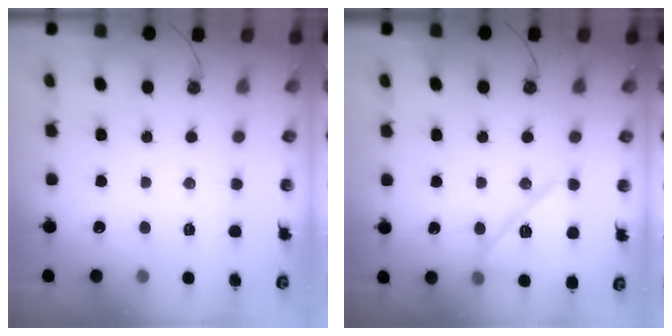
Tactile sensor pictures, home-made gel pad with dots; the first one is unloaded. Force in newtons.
{"total": 13.6, "press": 13.6, "slide": 0.6}